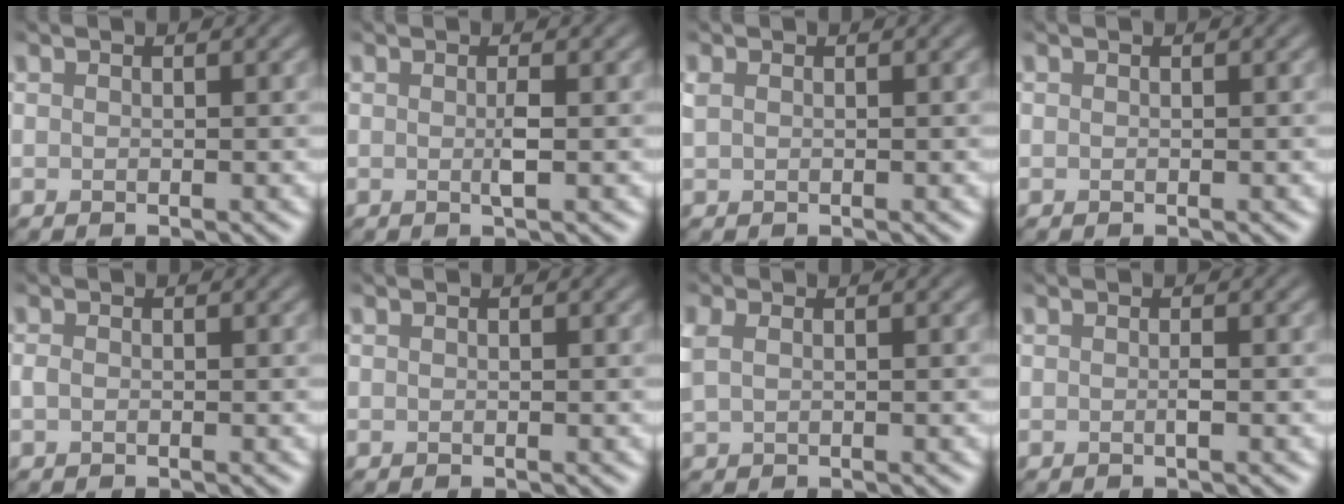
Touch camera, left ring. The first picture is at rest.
{"total": 1.0, "force": [-0.1, 0.0, 1.0], "torque": [-0.020, -0.002, -0.003]}
{"total": 0.6, "force": [0.3, 0.3, 0.4], "torque": [-0.011, 0.001, 0.006]}
{"total": 0.0}
{"total": 0.6, "force": [-0.2, 0.4, 0.4], "torque": [-0.009, -0.001, -0.004]}
{"total": 0.0}
{"total": 1.5, "force": [0.6, 0.9, 1.1], "torque": [-0.029, 0.003, 0.009]}
{"total": 0.5, "force": [-0.1, -0.1, 0.5], "torque": [-0.009, -0.001, -0.003]}